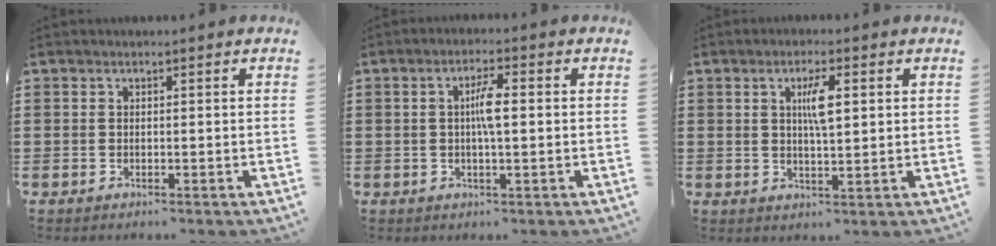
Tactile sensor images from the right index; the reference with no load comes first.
{"total": 3.9, "force": [0.1, 0.8, 3.8], "torque": [-0.071, 0.000, -0.001]}
{"total": 4.5, "force": [1.1, 1.1, 4.2], "torque": [-0.077, 0.004, 0.013]}